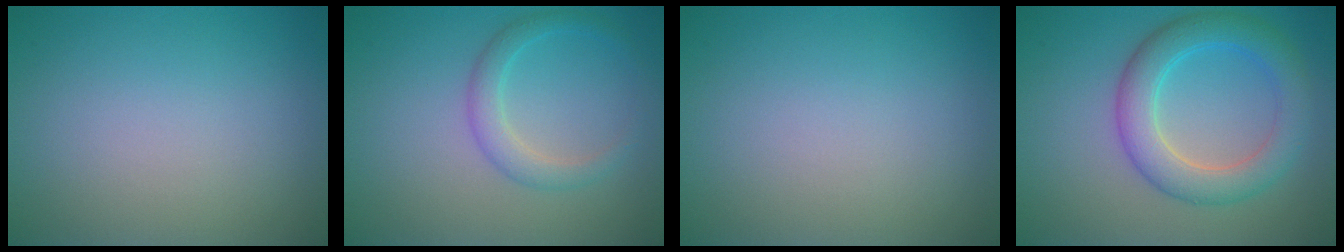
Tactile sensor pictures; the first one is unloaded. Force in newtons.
{"total": 2.3, "press": 2.3, "slide": 0.2}
{"total": 0.0}
{"total": 5.2, "press": 5.2, "slide": 0.2}